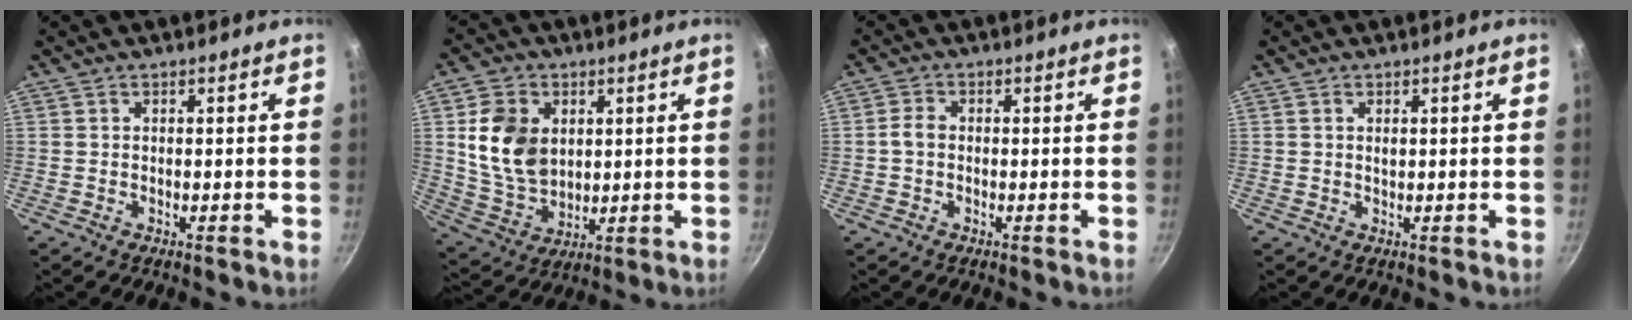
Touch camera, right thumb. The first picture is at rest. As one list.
[{"total": 12.8, "force": [2.6, 9.5, 8.1], "torque": [-0.129, -0.019, 0.060]}, {"total": 2.3, "force": [-0.3, 1.7, 1.6], "torque": [-0.032, 0.012, -0.010]}, {"total": 0.9, "force": [0.3, 0.5, 0.7], "torque": [-0.012, 0.001, 0.005]}]